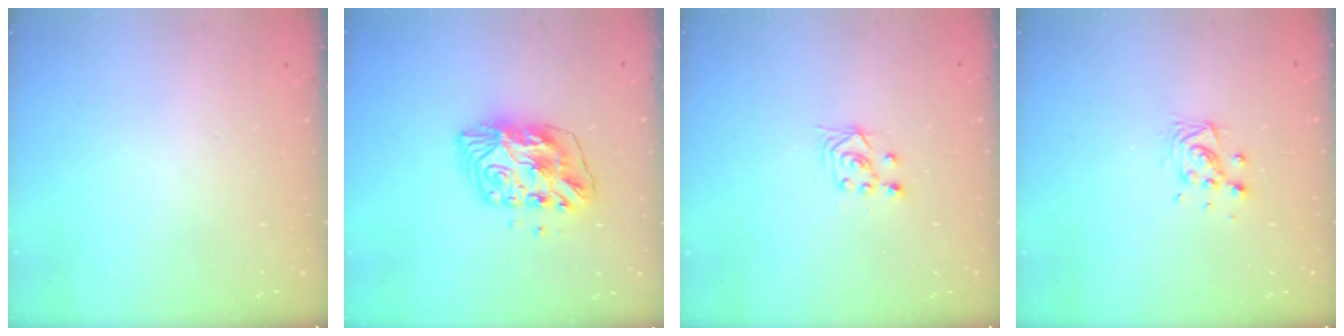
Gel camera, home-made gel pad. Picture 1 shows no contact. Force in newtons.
{"total": 9.9, "press": 9.9, "slide": 0.9}
{"total": 2.5, "press": 2.2, "slide": 1.2}
{"total": 7.8, "press": 7.8, "slide": 0.3}